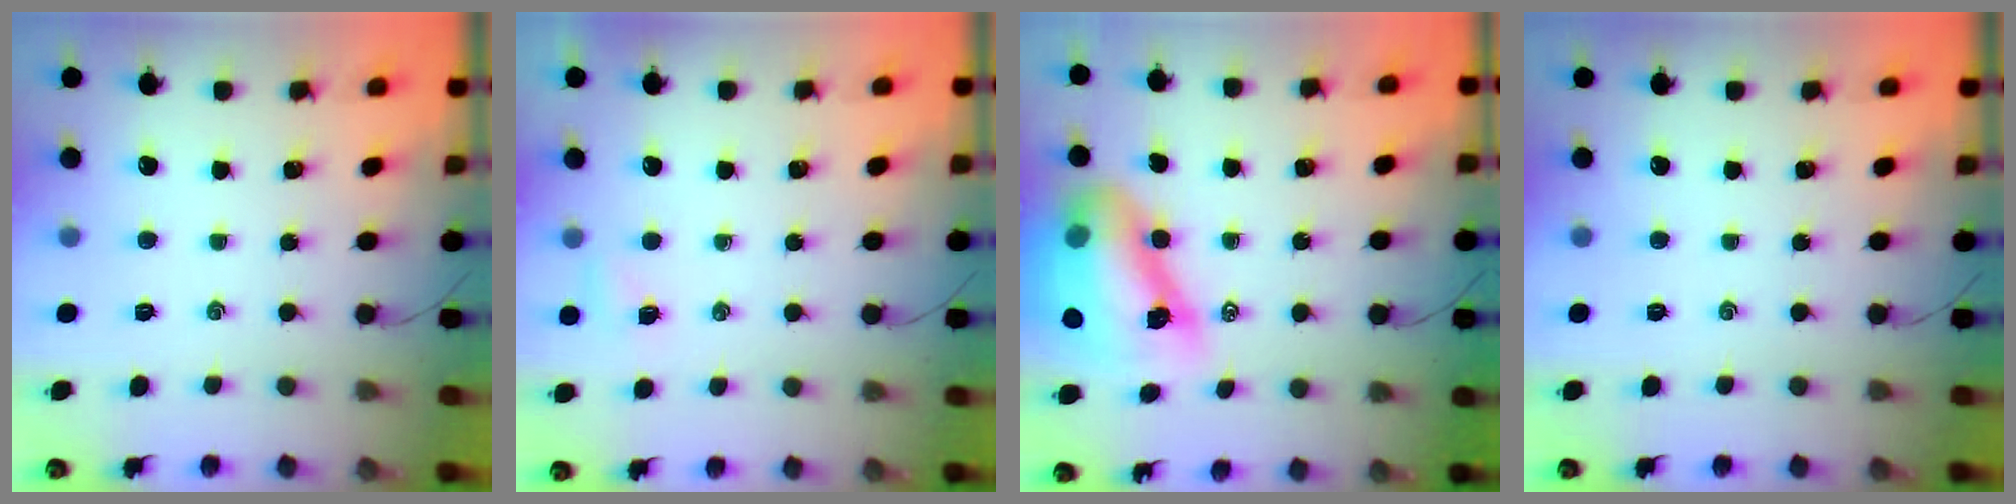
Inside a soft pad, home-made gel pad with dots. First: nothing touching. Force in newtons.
{"total": 3.2, "press": 3.0, "slide": 1.0}
{"total": 16.6, "press": 16.0, "slide": 4.6}
{"total": 0.0}